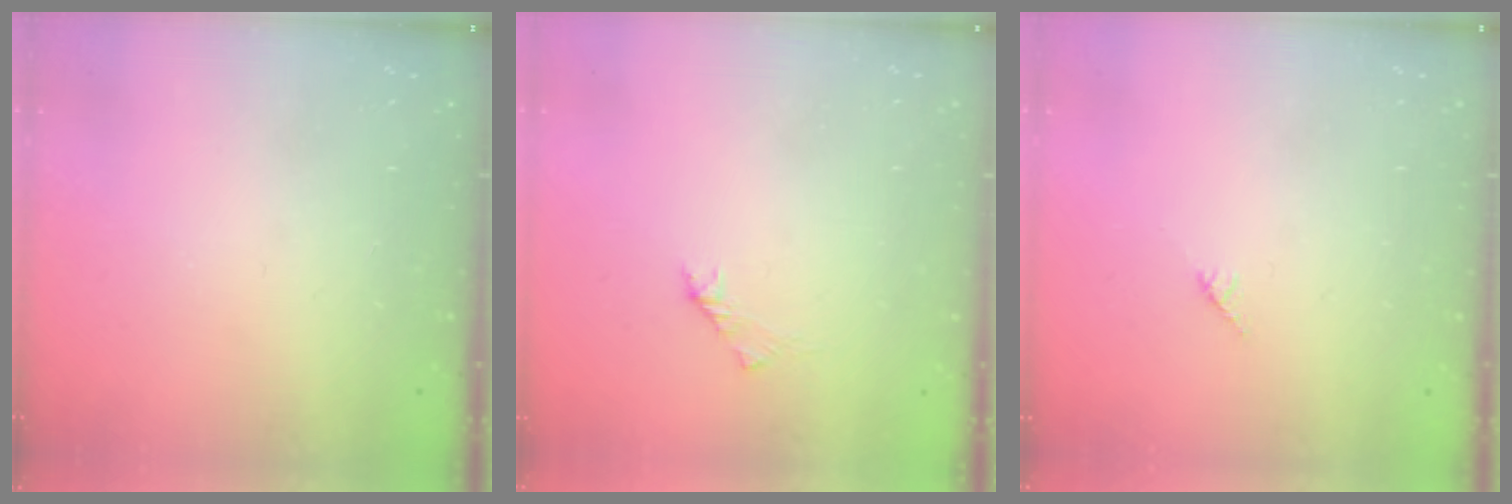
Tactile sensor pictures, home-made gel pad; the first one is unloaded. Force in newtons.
{"total": 2.0, "press": 1.9, "slide": 0.6}
{"total": 2.7, "press": 2.7, "slide": 0.2}